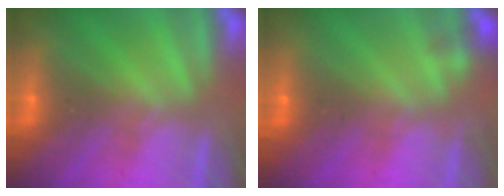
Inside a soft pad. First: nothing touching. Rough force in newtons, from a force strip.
{"total": 2.2}